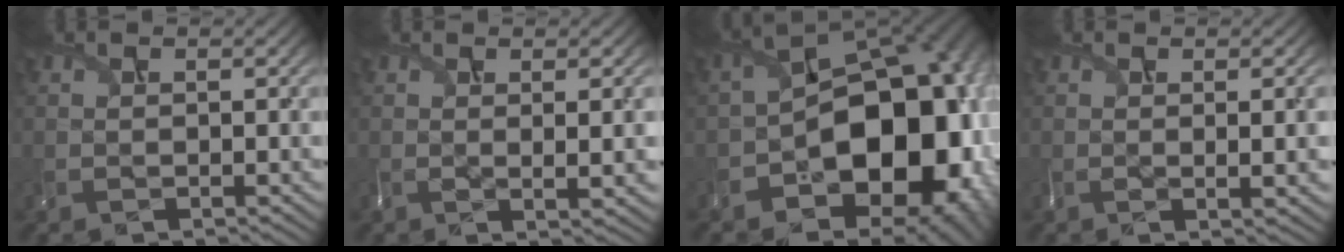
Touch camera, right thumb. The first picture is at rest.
{"total": 4.8, "force": [0.4, 1.1, 4.6], "torque": [-0.058, 0.012, 0.015]}
{"total": 18.8, "force": [-5.3, 12.3, 13.2], "torque": [-0.146, -0.032, -0.051]}
{"total": 4.3, "force": [0.2, 1.1, 4.1], "torque": [-0.049, 0.012, 0.009]}